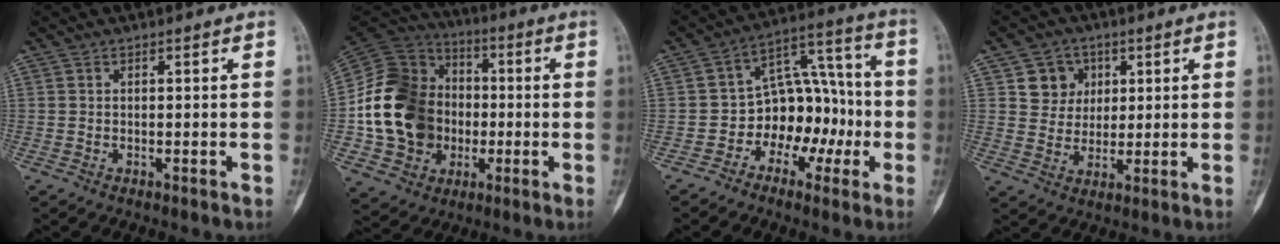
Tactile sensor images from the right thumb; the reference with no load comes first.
{"total": 21.0, "force": [-1.8, 17.7, 11.2], "torque": [-0.176, 0.027, -0.026]}
{"total": 12.2, "force": [-3.4, 9.0, 7.5], "torque": [-0.052, 0.060, -0.061]}
{"total": 7.1, "force": [2.8, 6.5, -0.1], "torque": [0.033, -0.001, 0.047]}